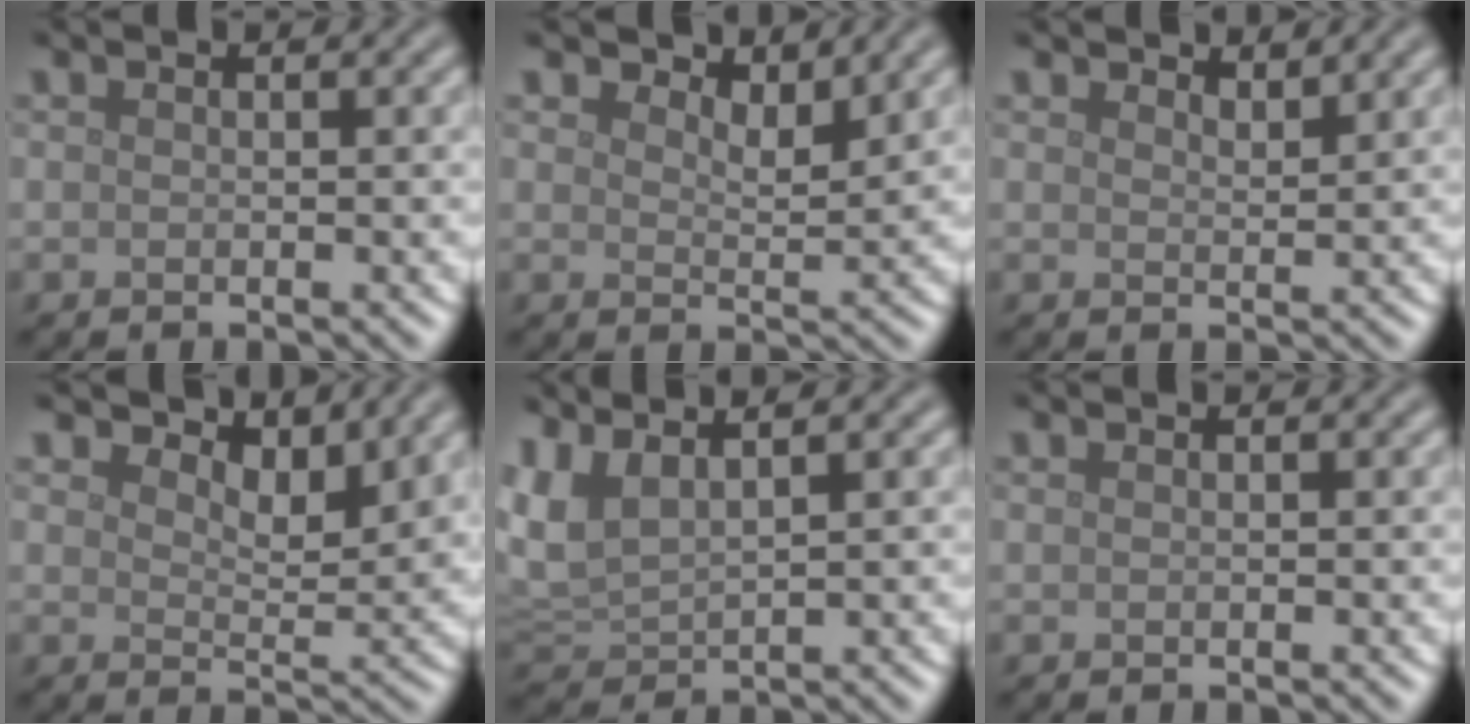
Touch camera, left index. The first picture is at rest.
{"total": 2.9, "force": [2.7, 0.7, 1.0], "torque": [-0.016, -0.002, 0.038]}
{"total": 2.2, "force": [2.1, 0.3, 0.5], "torque": [-0.009, 0.001, 0.032]}
{"total": 4.8, "force": [4.1, 1.5, 2.0], "torque": [-0.037, -0.002, 0.059]}
{"total": 3.5, "force": [2.2, 1.4, 2.4], "torque": [-0.066, 0.008, 0.050]}
{"total": 0.0}